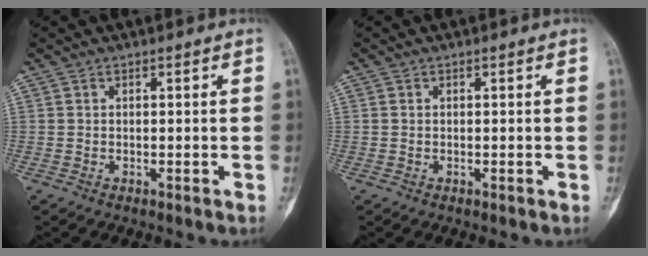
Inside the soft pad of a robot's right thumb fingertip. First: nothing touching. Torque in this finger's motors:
{"motor_torque": [0.14, -0.02, 0.00, -0.12, -0.04]}